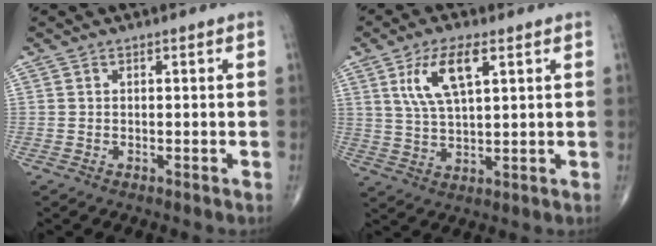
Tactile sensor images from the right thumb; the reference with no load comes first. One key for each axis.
{"total": 9.4, "fx": 3.9, "fy": 3.5, "fz": 7.9, "tx": -0.154, "ty": -0.007, "tz": 0.079}